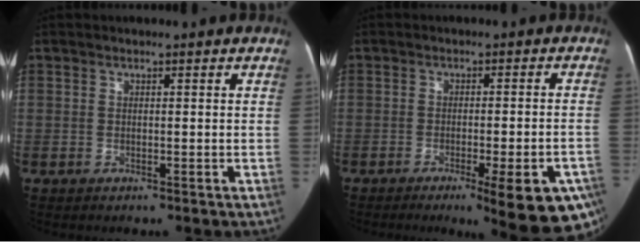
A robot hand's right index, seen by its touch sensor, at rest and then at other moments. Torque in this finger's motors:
{"motor_torque": [1.92, -0.22, 0.28, 0.05]}